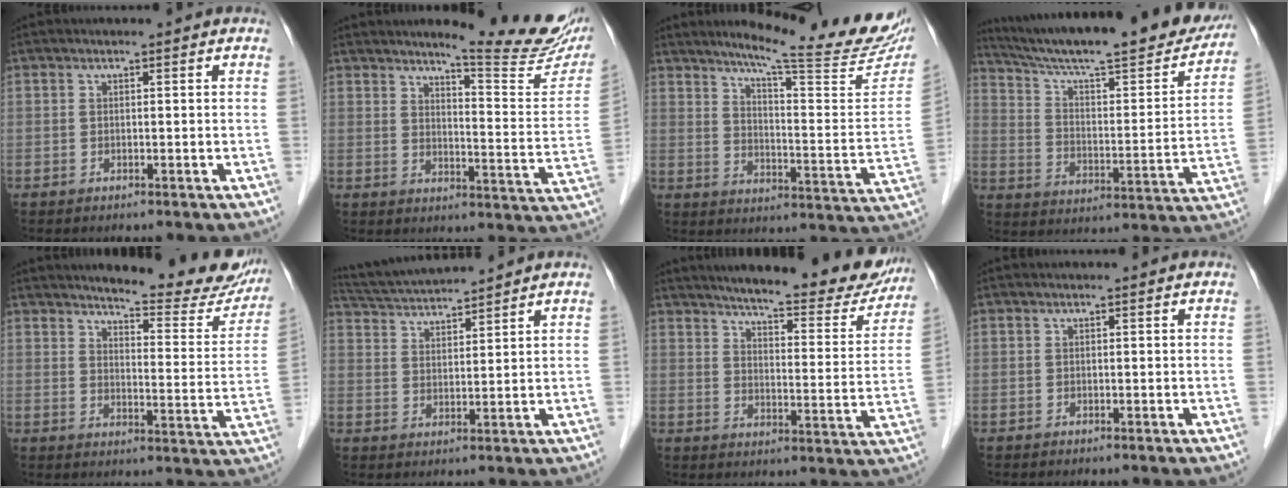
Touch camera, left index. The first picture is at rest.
{"total": 15.7, "force": [13.5, 0.8, 7.8], "torque": [-0.097, -0.061, 0.161]}
{"total": 21.8, "force": [18.6, 0.6, 11.3], "torque": [-0.156, -0.067, 0.238]}
{"total": 28.3, "force": [24.4, 3.7, 13.8], "torque": [-0.222, -0.036, 0.336]}
{"total": 16.8, "force": [15.5, 2.5, 6.0], "torque": [-0.064, -0.066, 0.176]}
{"total": 9.3, "force": [8.9, -0.4, 2.7], "torque": [-0.060, 0.027, 0.156]}
{"total": 21.6, "force": [19.1, 3.8, 9.3], "torque": [-0.121, -0.038, 0.234]}
{"total": 0.0}